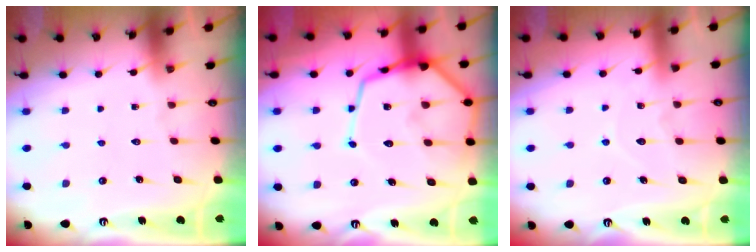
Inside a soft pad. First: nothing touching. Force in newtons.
{"total": 18.5, "press": 18.5, "slide": 1.7}
{"total": 6.1, "press": 6.1, "slide": 0.5}